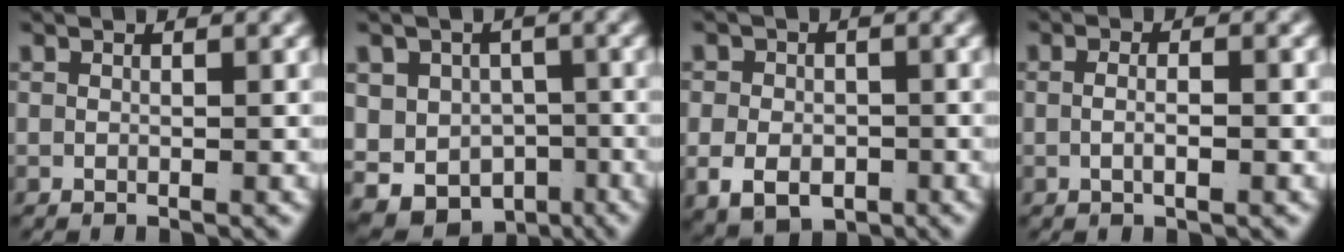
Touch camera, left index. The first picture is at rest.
{"total": 12.7, "force": [-5.7, 10.5, 4.5], "torque": [-0.094, -0.063, -0.085]}
{"total": 5.1, "force": [-1.8, 4.0, 2.5], "torque": [-0.043, -0.027, -0.017]}
{"total": 1.6, "force": [-0.7, 0.0, 1.5], "torque": [-0.026, -0.005, -0.007]}